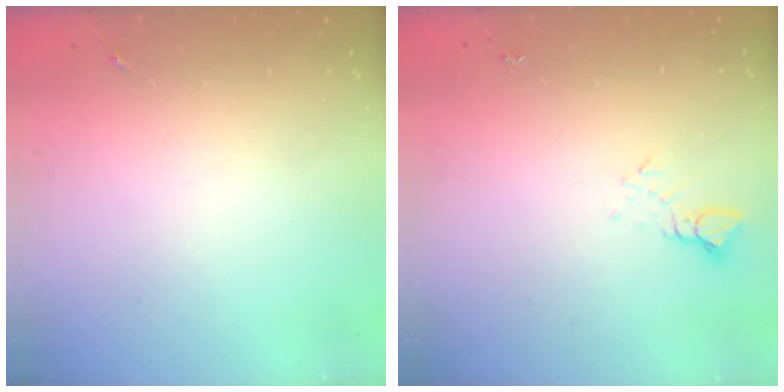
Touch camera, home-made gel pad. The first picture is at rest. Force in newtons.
{"total": 4.0, "press": 4.0, "slide": 0.4}